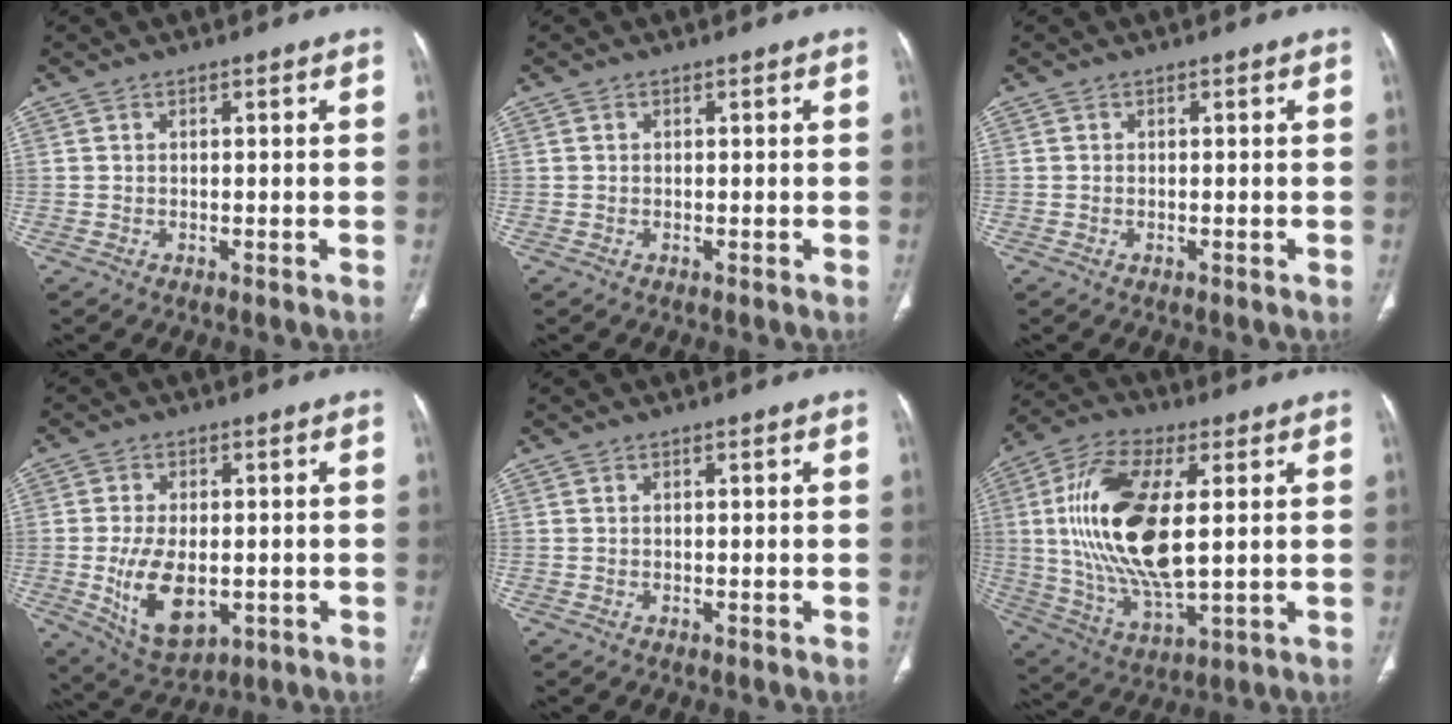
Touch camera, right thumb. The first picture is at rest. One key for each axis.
{"total": 0.0}
{"total": 0.0}
{"total": 11.3, "fx": -2.0, "fy": 6.5, "fz": 9.1, "tx": -0.154, "ty": -0.009, "tz": -0.016}
{"total": 0.0}
{"total": 20.7, "fx": 2.9, "fy": 8.9, "fz": 18.4, "tx": -0.370, "ty": -0.010, "tz": 0.056}